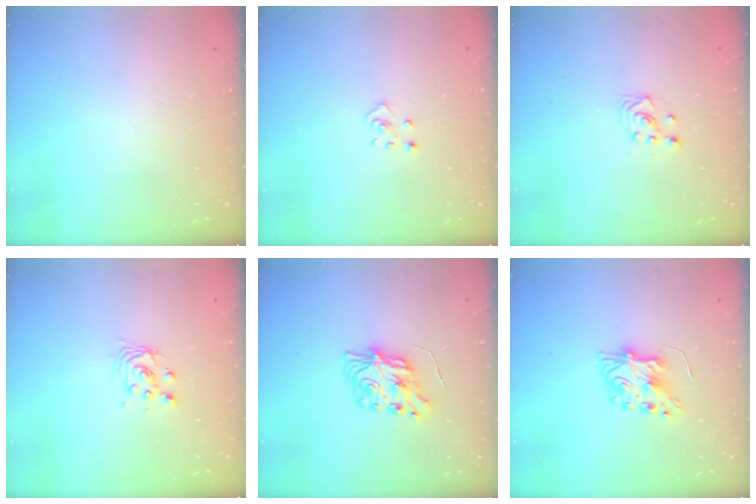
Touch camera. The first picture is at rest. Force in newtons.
{"total": 2.6, "press": 2.6, "slide": 0.3}
{"total": 3.5, "press": 3.1, "slide": 1.6}
{"total": 4.3, "press": 4.2, "slide": 0.3}
{"total": 8.0, "press": 7.9, "slide": 0.3}
{"total": 7.0, "press": 7.0, "slide": 0.3}